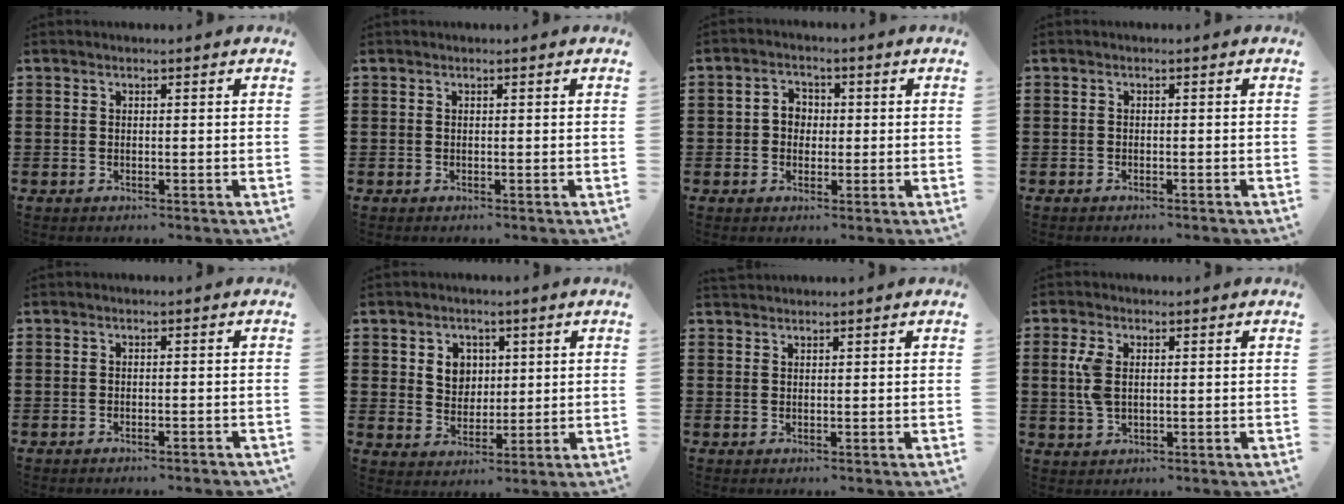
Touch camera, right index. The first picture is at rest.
{"total": 0.0}
{"total": 3.0, "force": [-0.4, 2.6, 1.5], "torque": [-0.038, 0.010, -0.011]}
{"total": 0.6, "force": [-0.6, -0.1, 0.1], "torque": [-0.004, -0.004, -0.010]}
{"total": 0.9, "force": [-0.9, -0.1, 0.3], "torque": [-0.008, -0.002, -0.017]}
{"total": 4.7, "force": [1.6, 4.1, 1.7], "torque": [-0.043, 0.011, 0.026]}
{"total": 0.8, "force": [0.7, 0.0, -0.2], "torque": [0.001, 0.000, 0.015]}
{"total": 4.2, "force": [0.7, 2.2, 3.5], "torque": [-0.090, 0.003, 0.006]}